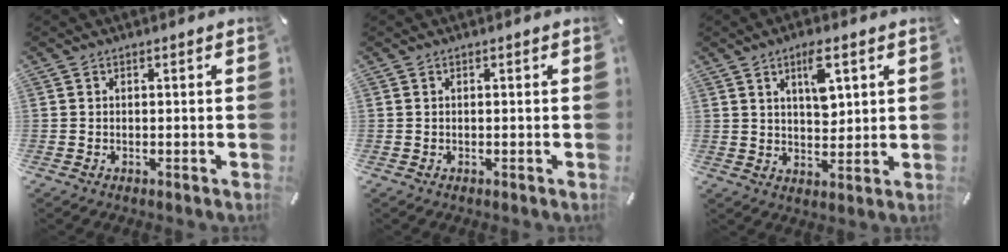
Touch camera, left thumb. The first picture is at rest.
{"total": 0.0}
{"total": 7.6, "force": [3.7, 3.6, 5.6], "torque": [-0.079, -0.015, 0.057]}